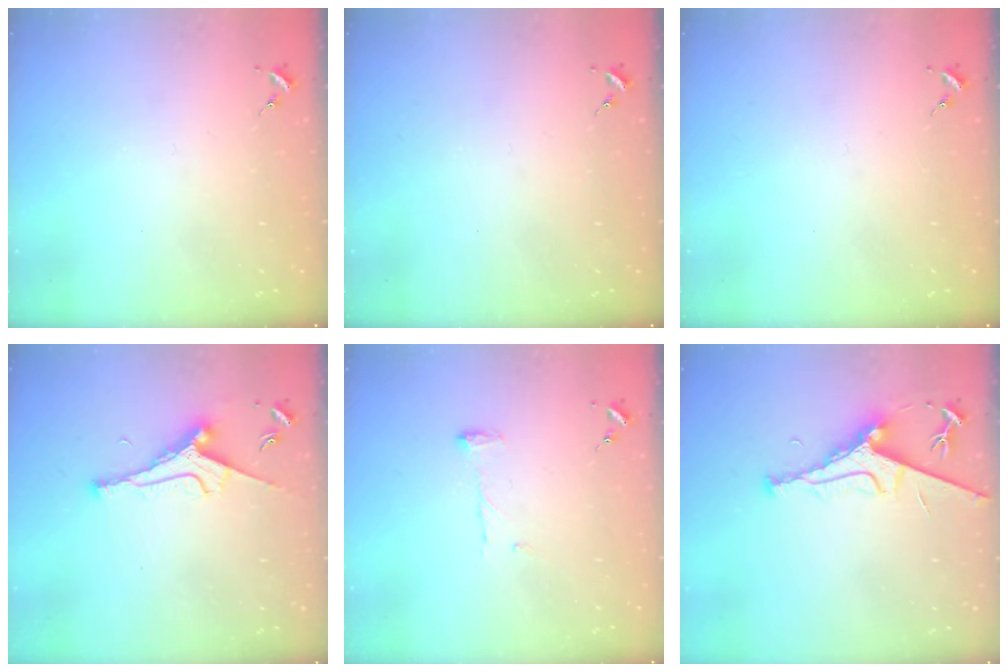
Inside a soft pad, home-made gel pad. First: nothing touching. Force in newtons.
{"total": 0.0}
{"total": 0.0}
{"total": 9.3, "press": 9.2, "slide": 1.1}
{"total": 7.4, "press": 7.3, "slide": 0.4}
{"total": 8.0, "press": 8.0, "slide": 1.0}